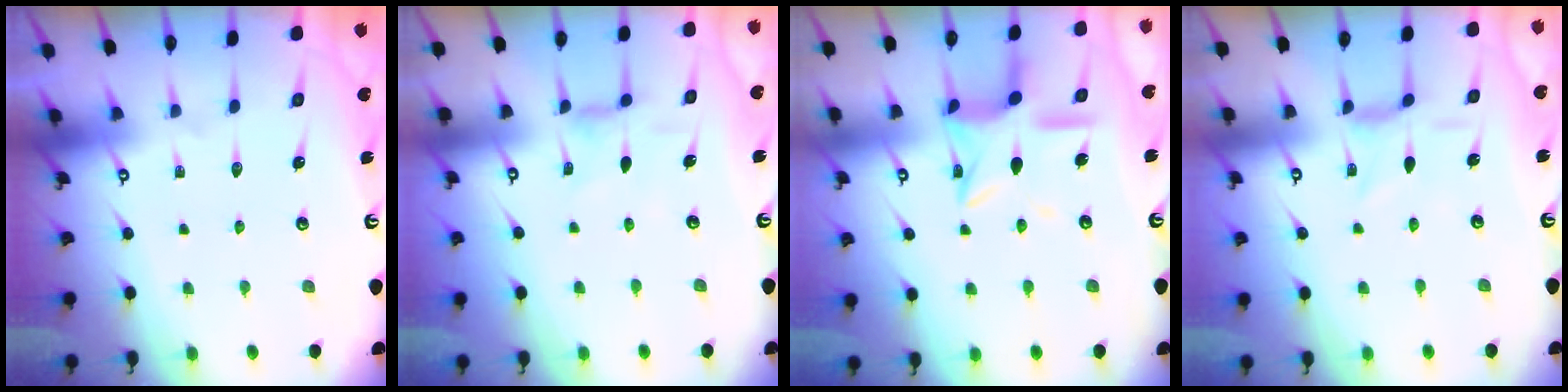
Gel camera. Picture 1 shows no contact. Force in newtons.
{"total": 2.1, "press": 2.1, "slide": 0.5}
{"total": 11.8, "press": 11.8, "slide": 1.0}
{"total": 0.8, "press": 0.7, "slide": 0.4}